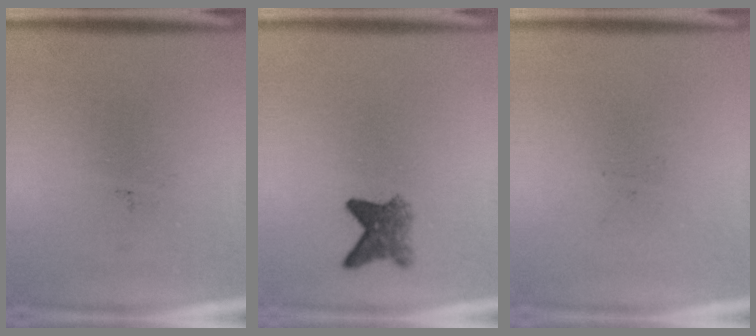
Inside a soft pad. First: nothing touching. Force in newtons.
{"total": 3.6}
{"total": 0.0}